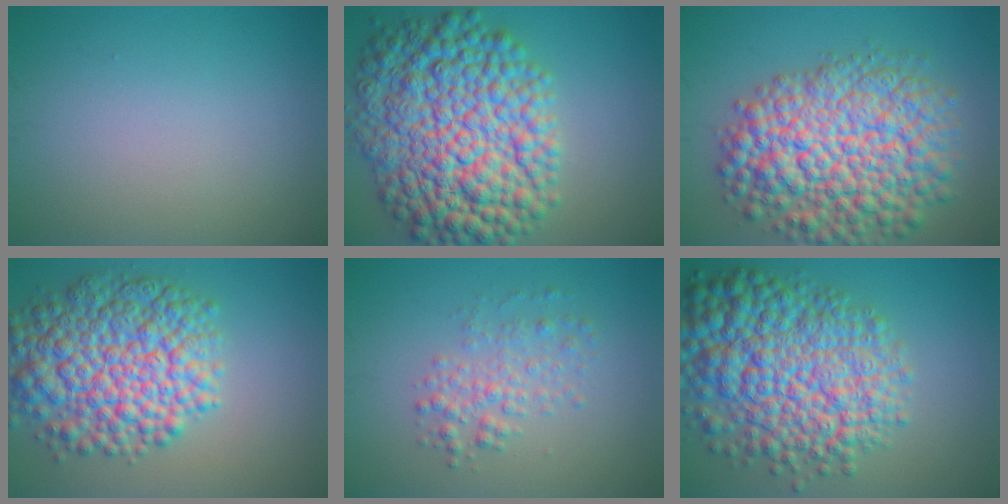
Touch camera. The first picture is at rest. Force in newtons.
{"total": 13.8, "press": 13.8, "slide": 0.1}
{"total": 12.2, "press": 12.2, "slide": 0.5}
{"total": 10.4, "press": 10.3, "slide": 0.3}
{"total": 2.7, "press": 2.7, "slide": 0.0}
{"total": 12.5, "press": 12.5, "slide": 0.3}